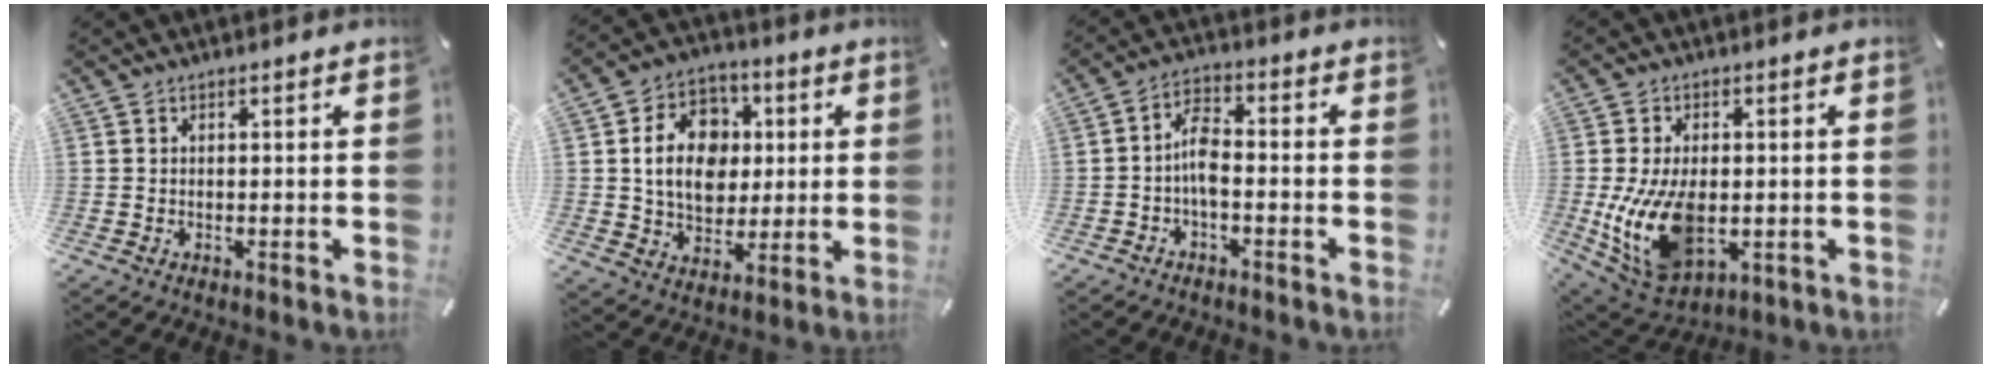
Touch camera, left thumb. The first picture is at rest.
{"total": 13.8, "force": [1.8, 11.3, 7.7], "torque": [-0.130, 0.010, 0.036]}
{"total": 6.4, "force": [-1.8, 3.1, 5.3], "torque": [-0.108, 0.012, -0.034]}
{"total": 15.4, "force": [-1.7, 9.8, 11.8], "torque": [-0.243, -0.011, -0.025]}